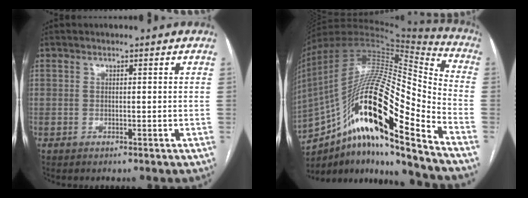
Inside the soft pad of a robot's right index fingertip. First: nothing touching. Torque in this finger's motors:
{"motor_torque": [1.22, -0.92, 0.69, 0.21]}